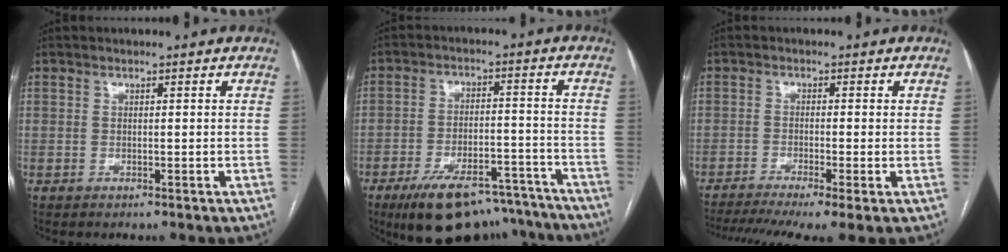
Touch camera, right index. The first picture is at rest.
{"total": 17.2, "force": [-13.9, 6.1, 8.0], "torque": [-0.104, 0.023, -0.204]}
{"total": 11.2, "force": [-7.9, 1.0, 7.9], "torque": [-0.136, -0.015, -0.126]}